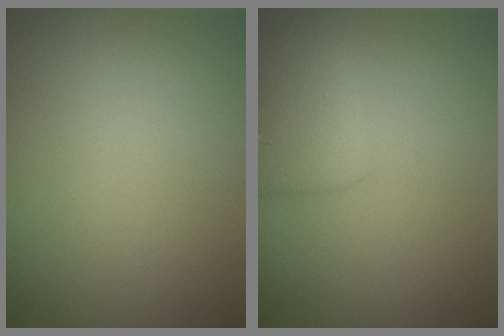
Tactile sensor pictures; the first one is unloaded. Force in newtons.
{"total": 2.8, "press": 2.8, "slide": 0.1}